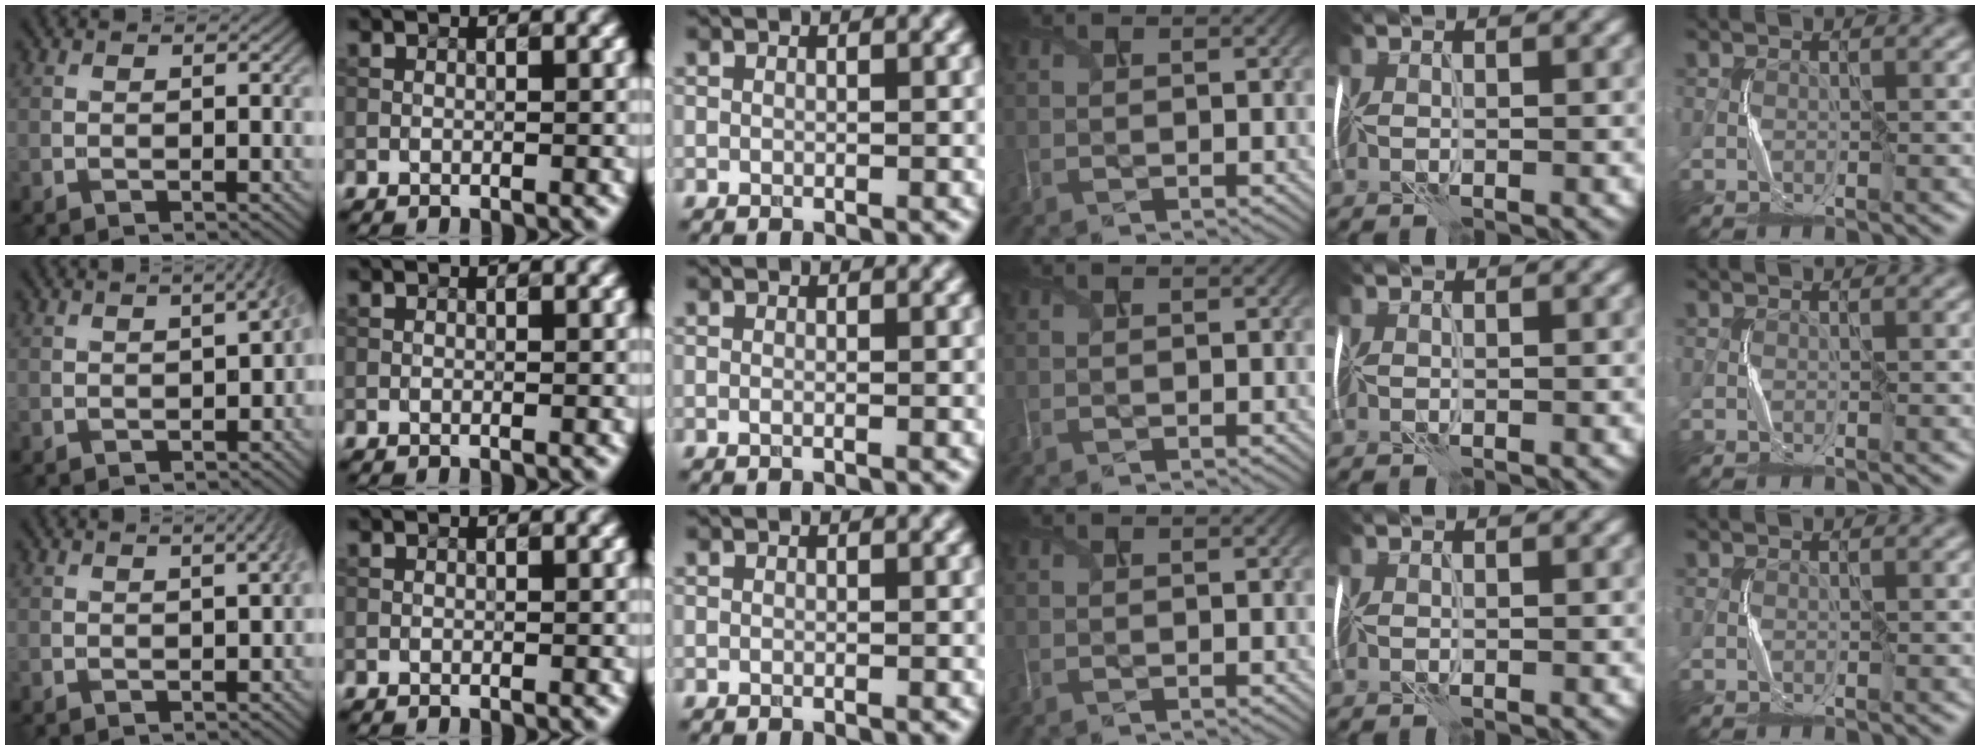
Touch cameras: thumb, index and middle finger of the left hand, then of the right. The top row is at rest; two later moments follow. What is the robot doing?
{"motion": "shake", "object": "plastic piggy bank"}